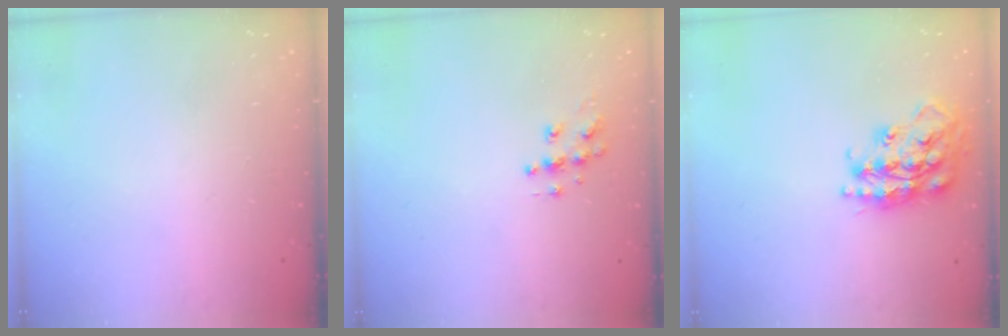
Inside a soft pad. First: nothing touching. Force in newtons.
{"total": 7.3, "press": 7.3, "slide": 0.2}
{"total": 19.5, "press": 19.4, "slide": 1.3}